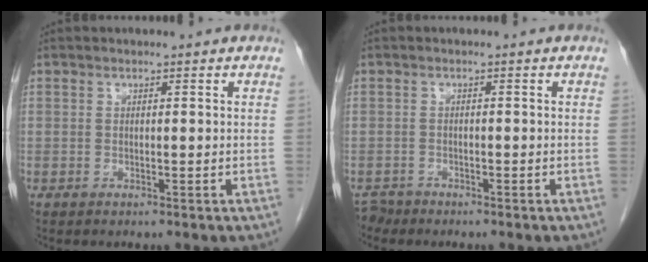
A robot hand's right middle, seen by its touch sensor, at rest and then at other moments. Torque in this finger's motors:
{"motor_torque": [-0.45, -0.05, -0.09, -0.03]}